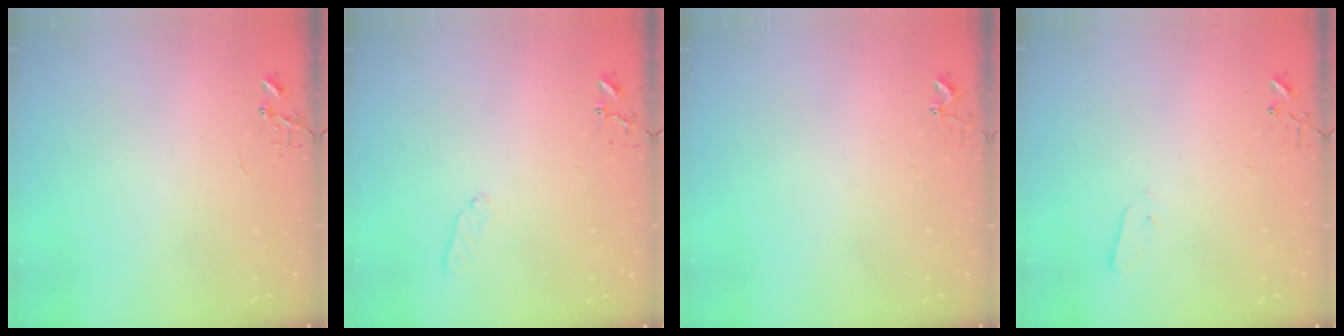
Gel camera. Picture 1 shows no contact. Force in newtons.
{"total": 6.6, "press": 6.5, "slide": 0.6}
{"total": 2.7, "press": 2.7, "slide": 0.3}
{"total": 1.9, "press": 1.9, "slide": 0.4}